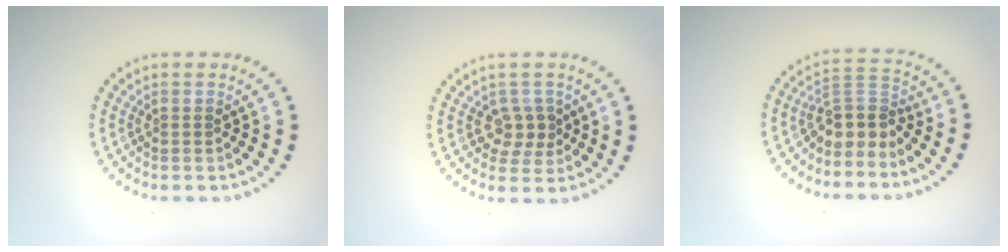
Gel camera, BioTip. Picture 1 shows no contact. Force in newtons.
{"total": 2.2, "press": 2.0, "slide": 1.1}
{"total": 3.4, "press": 2.5, "slide": 2.3}